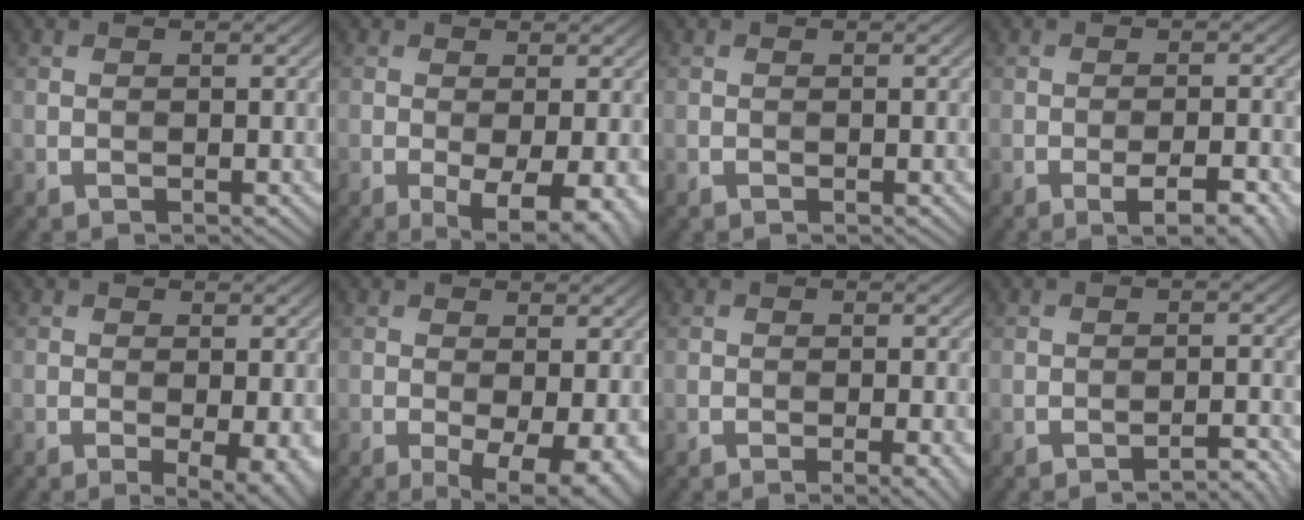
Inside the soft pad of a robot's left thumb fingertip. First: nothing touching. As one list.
[{"total": 5.1, "force": [-1.7, 1.6, 4.6], "torque": [-0.072, -0.009, -0.022]}, {"total": 0.0}, {"total": 5.5, "force": [-2.9, 1.3, 4.5], "torque": [-0.069, 0.005, -0.034]}, {"total": 3.5, "force": [-0.9, 1.1, 3.2], "torque": [-0.048, -0.007, -0.012]}, {"total": 6.1, "force": [-1.6, 2.4, 5.3], "torque": [-0.080, -0.011, -0.019]}, {"total": 2.0, "force": [-0.8, 0.2, 1.8], "torque": [-0.025, 0.001, -0.013]}, {"total": 2.5, "force": [-2.1, 0.2, 1.3], "torque": [-0.012, 0.010, -0.035]}]